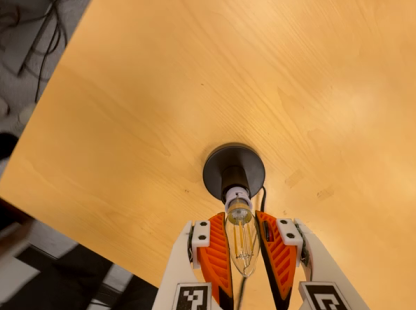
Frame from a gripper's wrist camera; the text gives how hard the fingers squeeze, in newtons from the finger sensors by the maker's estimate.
{"total": 11.9, "left": 11.0, "right": 12.8}